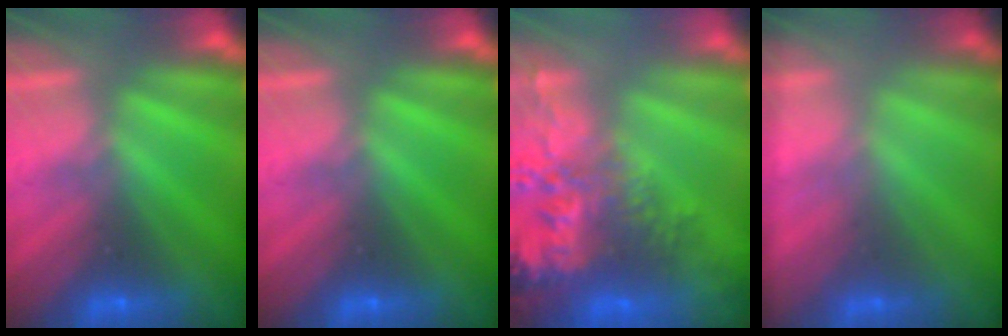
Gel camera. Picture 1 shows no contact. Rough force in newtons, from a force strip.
{"total": 0.0}
{"total": 7.5}
{"total": 1.7}